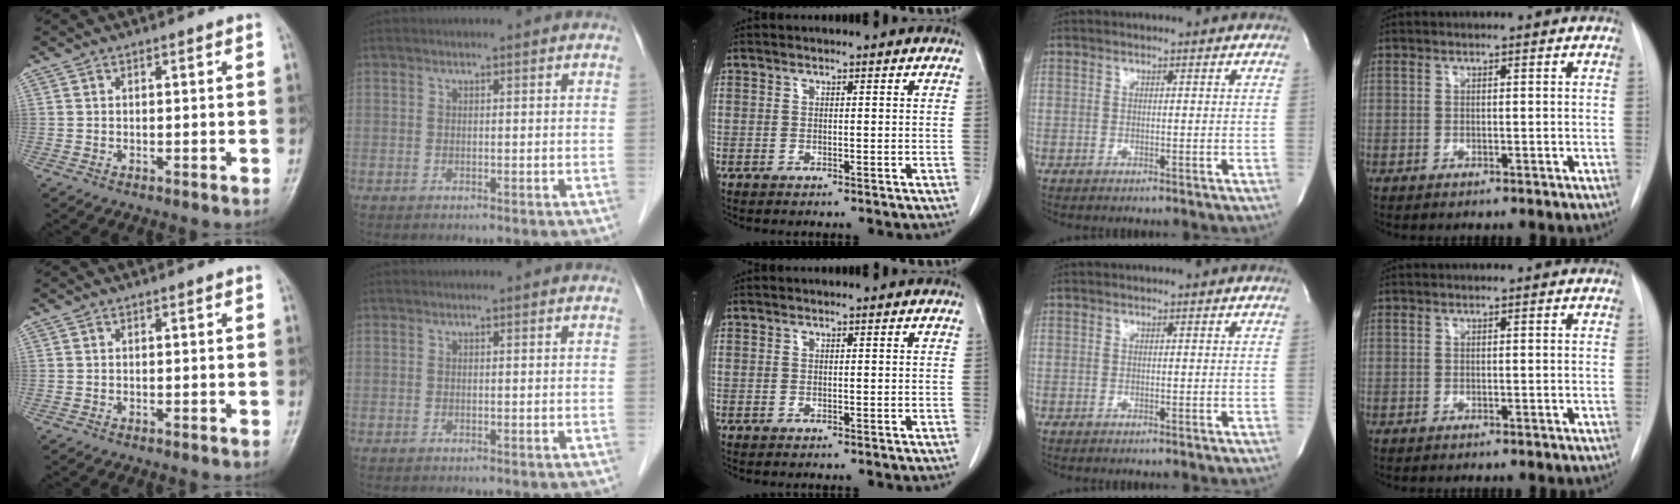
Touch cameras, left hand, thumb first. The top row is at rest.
{}